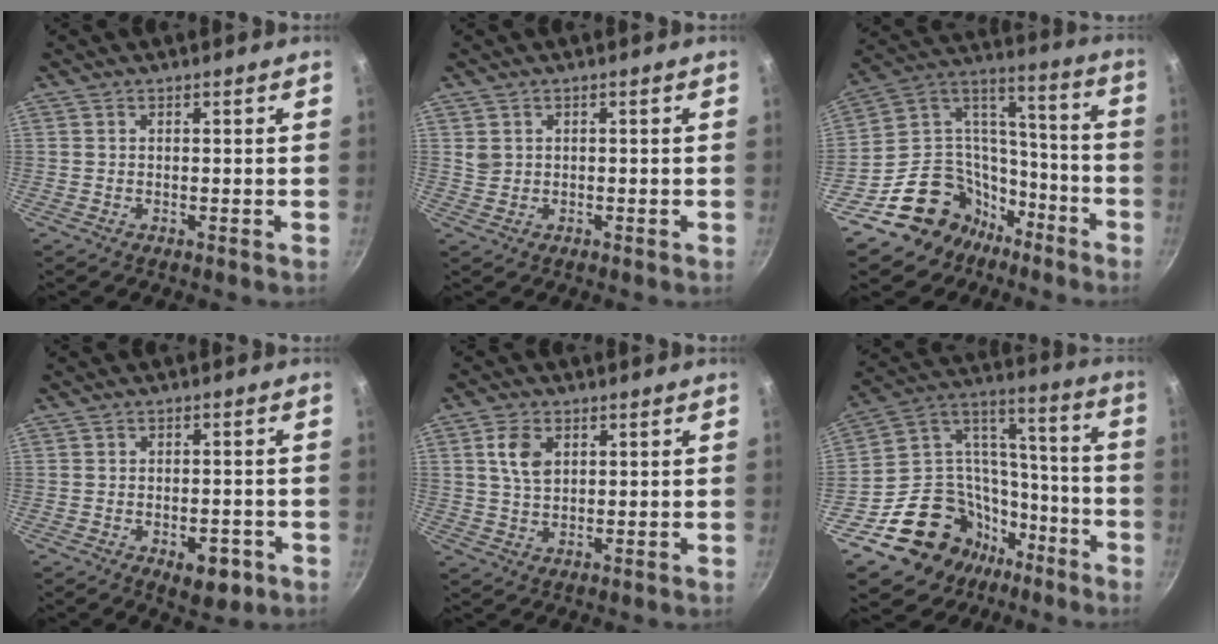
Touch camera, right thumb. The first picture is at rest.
{"total": 1.7, "force": [0.3, 1.5, 0.7], "torque": [-0.007, 0.003, 0.010]}
{"total": 20.1, "force": [-11.6, 15.3, 6.0], "torque": [-0.040, 0.132, -0.193]}
{"total": 6.4, "force": [-2.8, 3.6, 4.5], "torque": [-0.031, 0.015, -0.030]}
{"total": 5.7, "force": [1.8, 3.7, 3.8], "torque": [-0.065, -0.003, 0.037]}
{"total": 24.4, "force": [-11.9, 18.8, 9.9], "torque": [-0.115, 0.125, -0.185]}